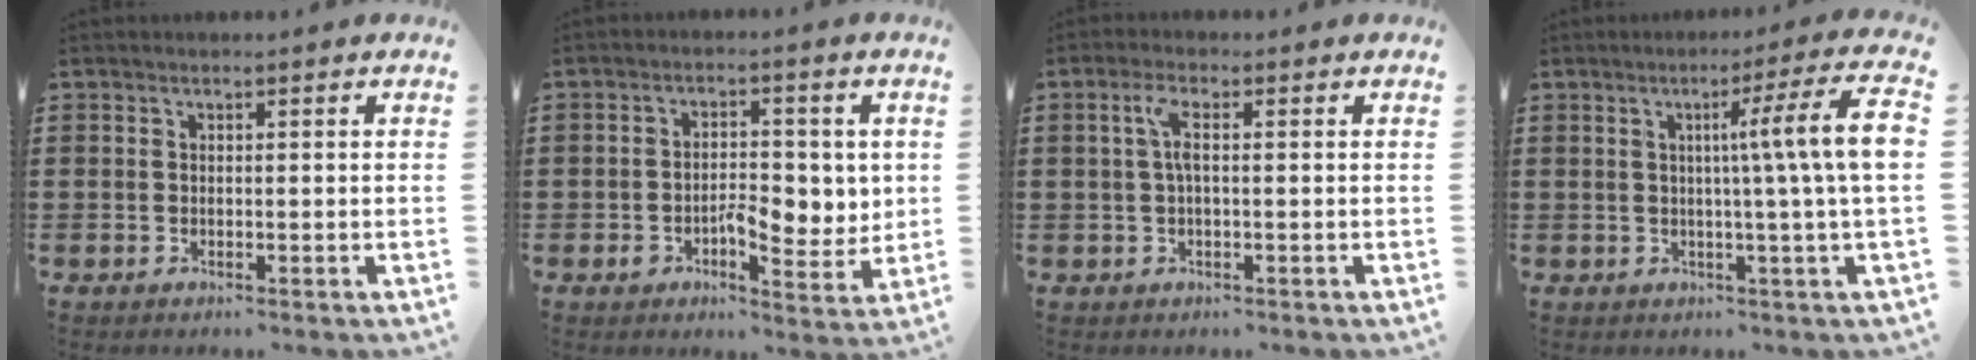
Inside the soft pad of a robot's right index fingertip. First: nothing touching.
{"total": 6.2, "force": [-1.1, 3.5, 5.0], "torque": [-0.067, 0.003, -0.026]}
{"total": 3.3, "force": [0.2, 0.9, 3.1], "torque": [-0.062, 0.007, 0.001]}
{"total": 9.6, "force": [1.1, -0.8, 9.5], "torque": [-0.157, -0.011, 0.009]}